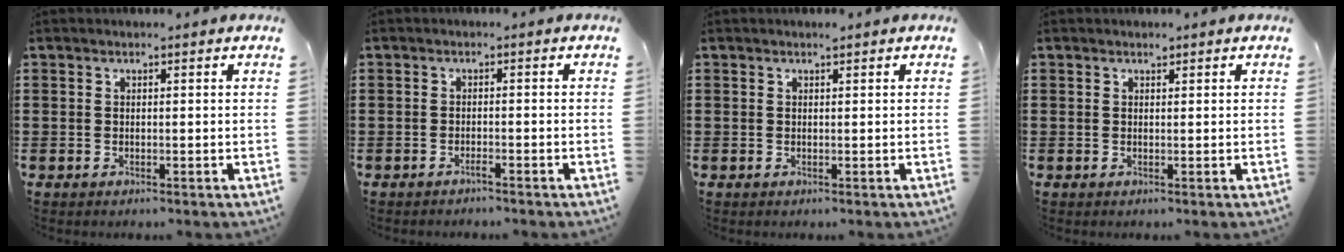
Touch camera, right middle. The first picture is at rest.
{"total": 0.9, "force": [-0.8, -0.1, 0.4], "torque": [-0.011, -0.003, -0.014]}
{"total": 0.0}
{"total": 0.8, "force": [0.6, 0.4, 0.2], "torque": [-0.004, 0.001, 0.012]}